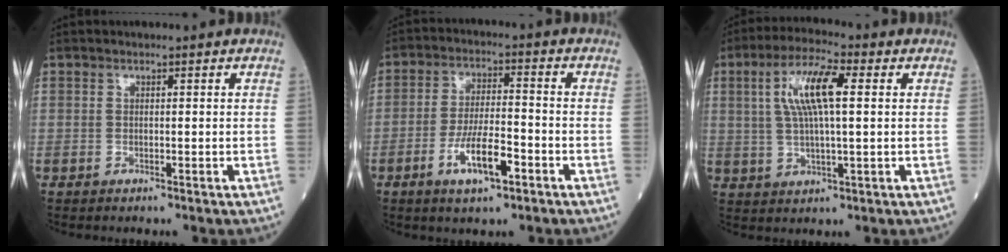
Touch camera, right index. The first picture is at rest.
{"total": 8.1, "force": [-3.7, 1.9, 6.9], "torque": [-0.134, -0.002, -0.064]}
{"total": 9.5, "force": [2.3, 1.9, 9.0], "torque": [-0.181, 0.015, 0.043]}